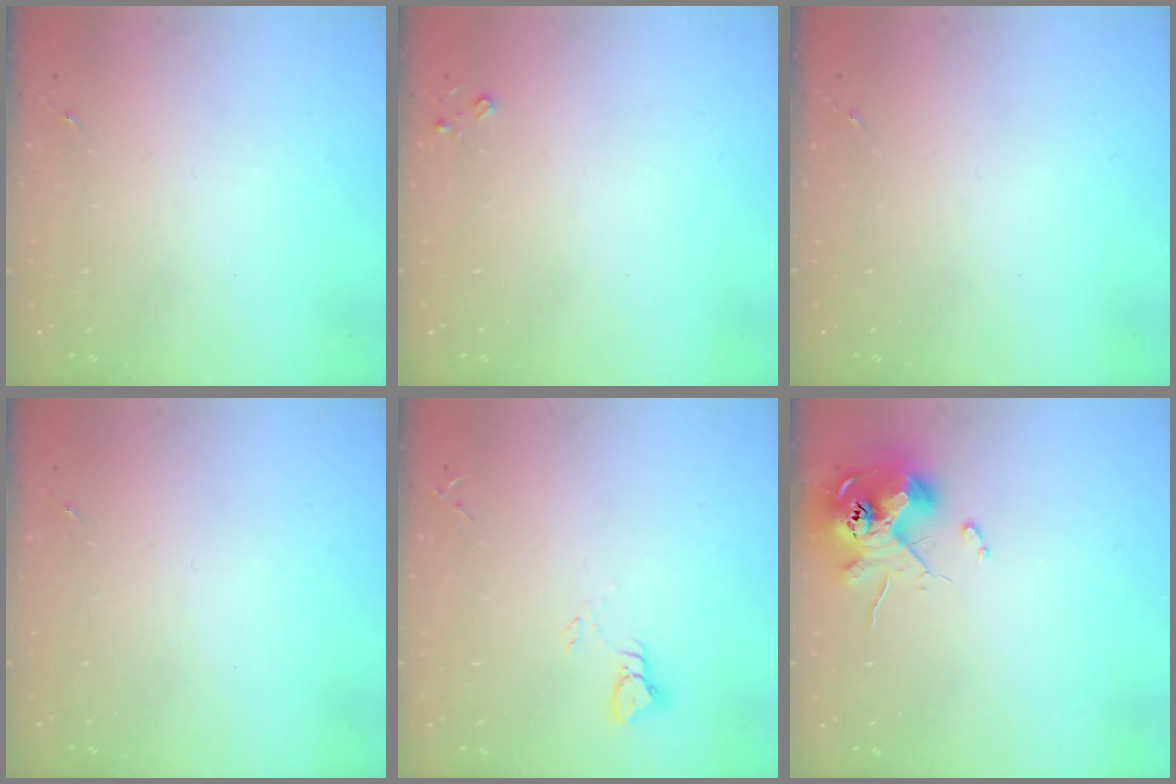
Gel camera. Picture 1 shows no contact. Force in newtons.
{"total": 2.3, "press": 2.3, "slide": 0.3}
{"total": 0.0}
{"total": 0.0}
{"total": 3.5, "press": 3.5, "slide": 0.2}
{"total": 11.3, "press": 11.1, "slide": 1.6}